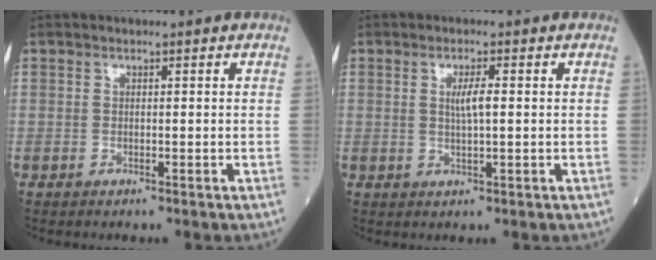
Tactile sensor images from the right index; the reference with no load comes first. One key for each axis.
{"total": 2.7, "fx": 0.4, "fy": 0.2, "fz": 2.7, "tx": -0.051, "ty": -0.002, "tz": 0.007}